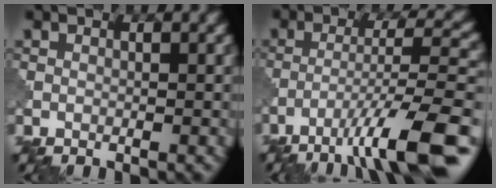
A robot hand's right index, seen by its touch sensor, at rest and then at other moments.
{"total": 11.6, "force": [-6.7, 2.0, 9.2], "torque": [-0.142, 0.012, -0.108]}